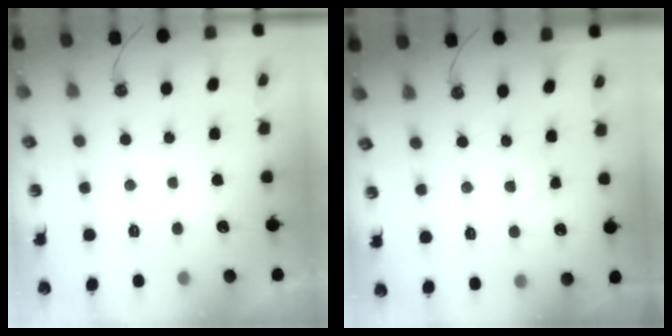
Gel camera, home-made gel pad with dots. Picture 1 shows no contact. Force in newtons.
{"total": 1.4, "press": 1.4, "slide": 0.2}